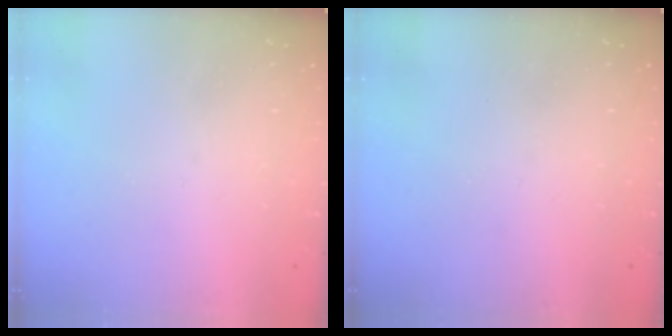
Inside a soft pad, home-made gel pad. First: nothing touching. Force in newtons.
{"total": 0.0}